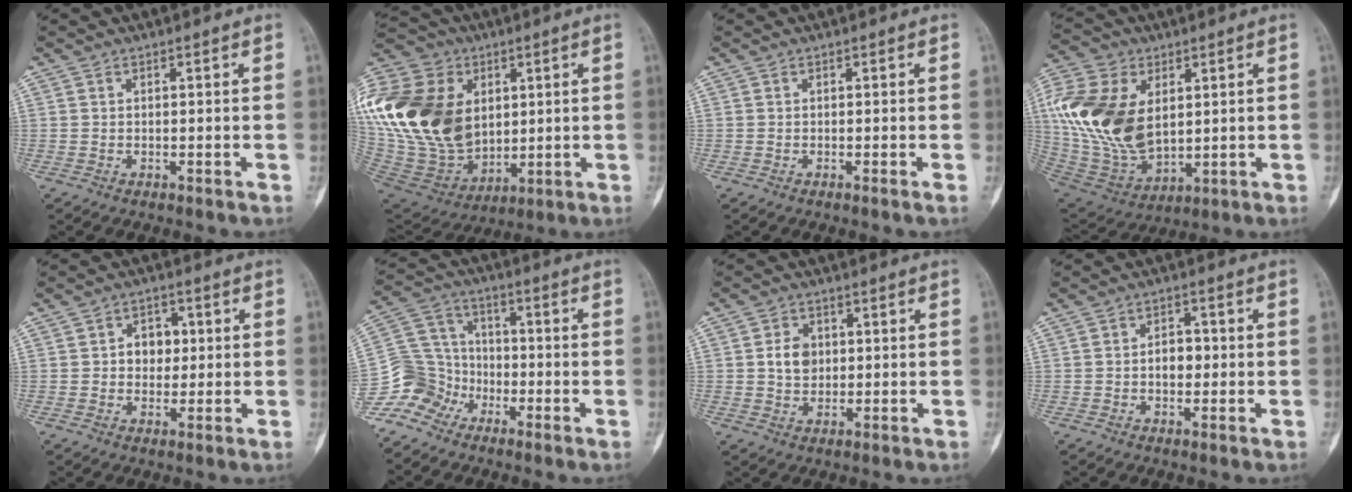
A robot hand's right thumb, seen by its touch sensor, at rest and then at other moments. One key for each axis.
{"total": 33.4, "fx": 6.6, "fy": 24.0, "fz": 22.4, "tx": -0.493, "ty": 0.019, "tz": 0.140}
{"total": 0.0}
{"total": 21.1, "fx": 3.8, "fy": 13.7, "fz": 15.7, "tx": -0.323, "ty": -0.018, "tz": 0.081}
{"total": 5.2, "fx": 0.8, "fy": 4.3, "fz": 2.8, "tx": -0.006, "ty": 0.005, "tz": 0.009}
{"total": 9.2, "fx": -6.1, "fy": 6.8, "fz": 1.3, "tx": -0.006, "ty": 0.063, "tz": -0.136}
{"total": 4.9, "fx": 0.6, "fy": 3.8, "fz": 3.0, "tx": -0.035, "ty": 0.000, "tz": 0.009}
{"total": 3.9, "fx": -0.3, "fy": 2.7, "fz": 2.8, "tx": -0.026, "ty": 0.014, "tz": -0.009}